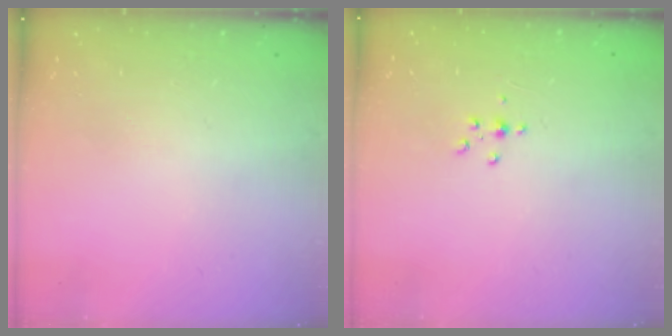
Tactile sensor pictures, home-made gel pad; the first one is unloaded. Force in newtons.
{"total": 2.9, "press": 2.9, "slide": 0.4}